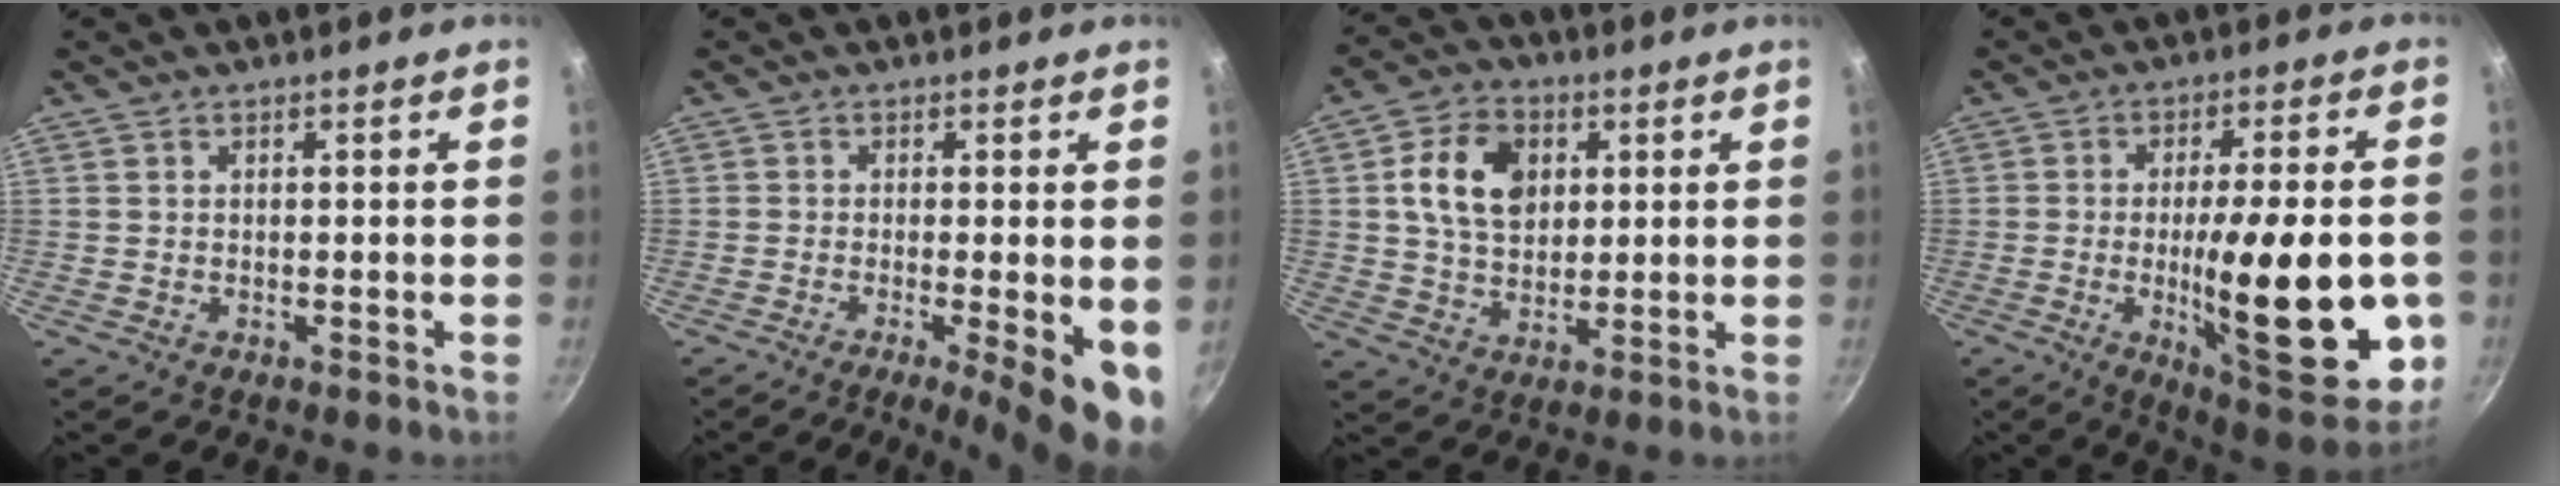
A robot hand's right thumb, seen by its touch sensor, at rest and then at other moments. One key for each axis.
{"total": 9.8, "fx": -2.8, "fy": 2.2, "fz": 9.1, "tx": -0.119, "ty": -0.006, "tz": -0.038}
{"total": 11.7, "fx": 2.9, "fy": 8.6, "fz": 7.5, "tx": -0.109, "ty": 0.002, "tz": 0.046}
{"total": 24.4, "fx": -4.5, "fy": 7.0, "fz": 23.0, "tx": -0.301, "ty": 0.000, "tz": -0.058}